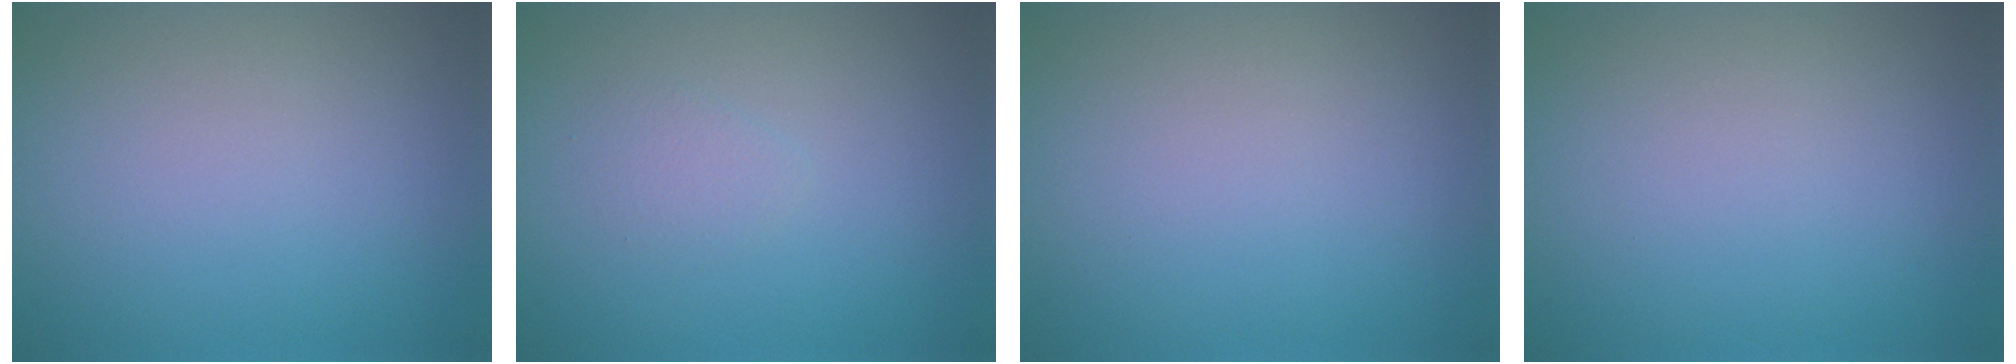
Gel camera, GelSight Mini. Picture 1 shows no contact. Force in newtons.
{"total": 0.9, "press": 0.9, "slide": 0.1}
{"total": 0.0}
{"total": 0.0}